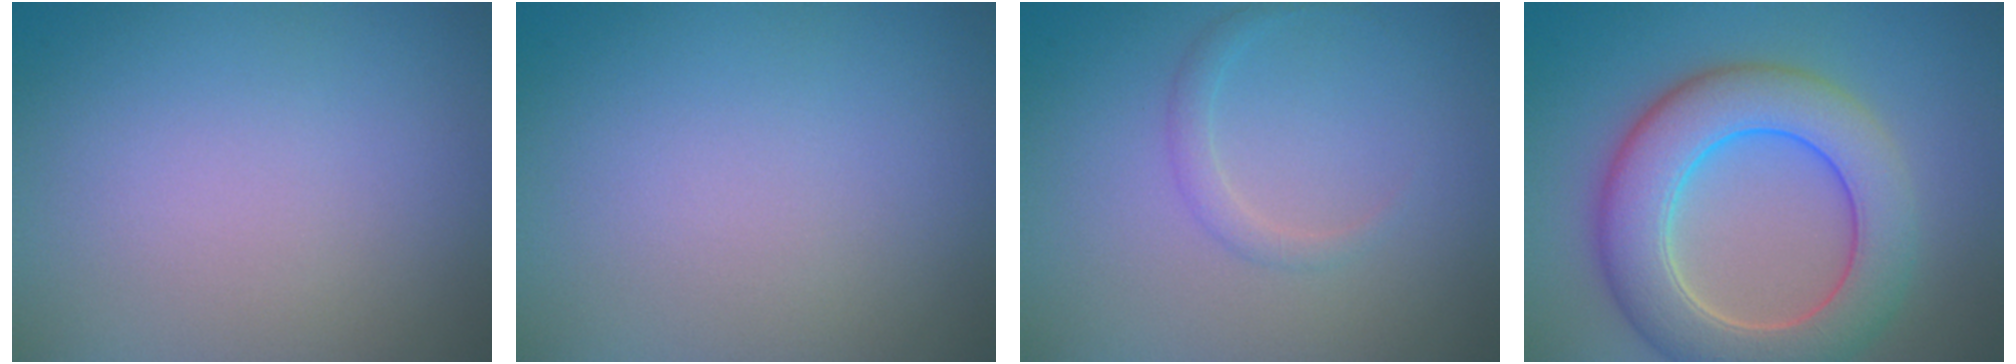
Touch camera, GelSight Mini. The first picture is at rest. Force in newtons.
{"total": 0.0}
{"total": 1.2, "press": 1.2, "slide": 0.1}
{"total": 8.4, "press": 8.4, "slide": 0.5}